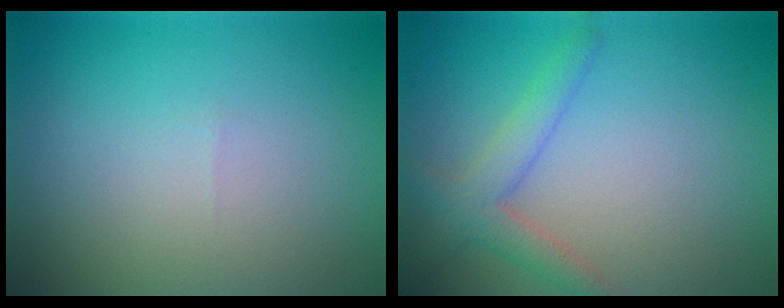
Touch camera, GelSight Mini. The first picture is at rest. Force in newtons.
{"total": 3.1, "press": 3.1, "slide": 0.1}